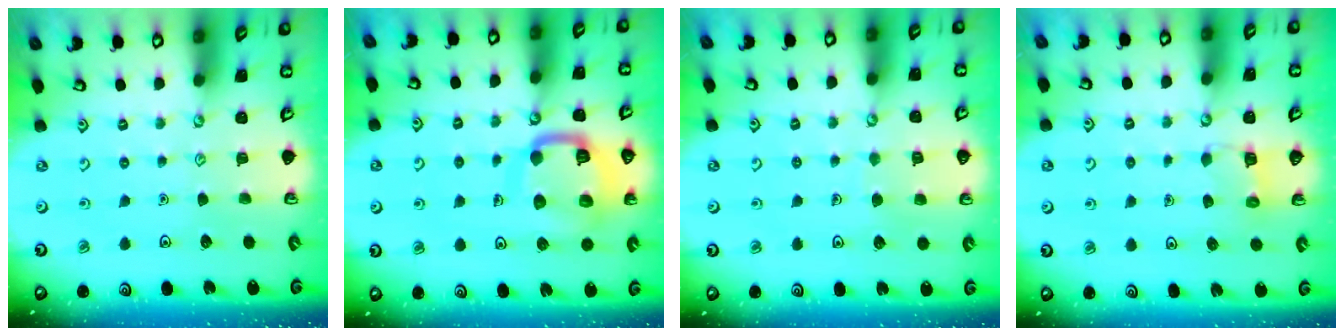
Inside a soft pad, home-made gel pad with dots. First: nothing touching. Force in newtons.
{"total": 13.1, "press": 13.1, "slide": 1.1}
{"total": 4.7, "press": 4.6, "slide": 0.4}
{"total": 3.7, "press": 3.7, "slide": 0.2}